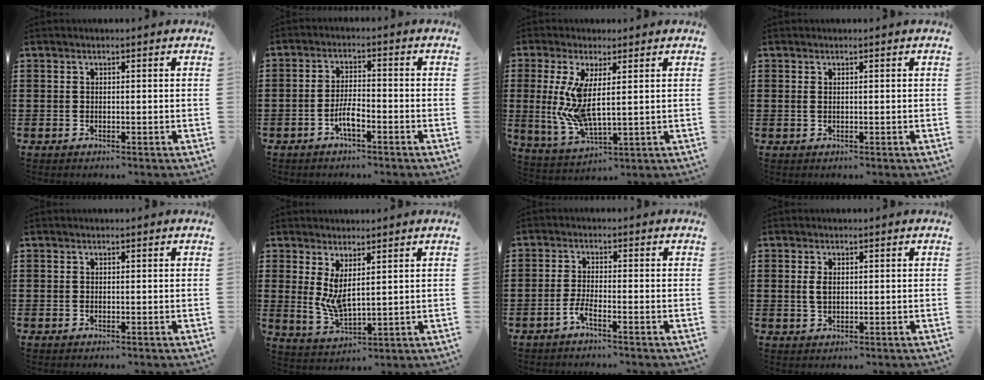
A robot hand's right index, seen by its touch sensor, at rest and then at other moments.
{"total": 4.0, "force": [-2.2, 1.0, 3.2], "torque": [-0.073, -0.003, -0.046]}
{"total": 8.1, "force": [1.5, 2.7, 7.5], "torque": [-0.174, -0.016, 0.025]}
{"total": 0.5, "force": [0.2, 0.0, 0.5], "torque": [-0.011, 0.000, 0.004]}
{"total": 0.0}
{"total": 5.1, "force": [1.6, 1.9, 4.5], "torque": [-0.103, -0.008, 0.028]}
{"total": 2.7, "force": [-1.7, -0.1, 2.0], "torque": [-0.051, -0.008, -0.037]}
{"total": 2.3, "force": [0.5, 1.2, 1.9], "torque": [-0.039, 0.007, 0.008]}